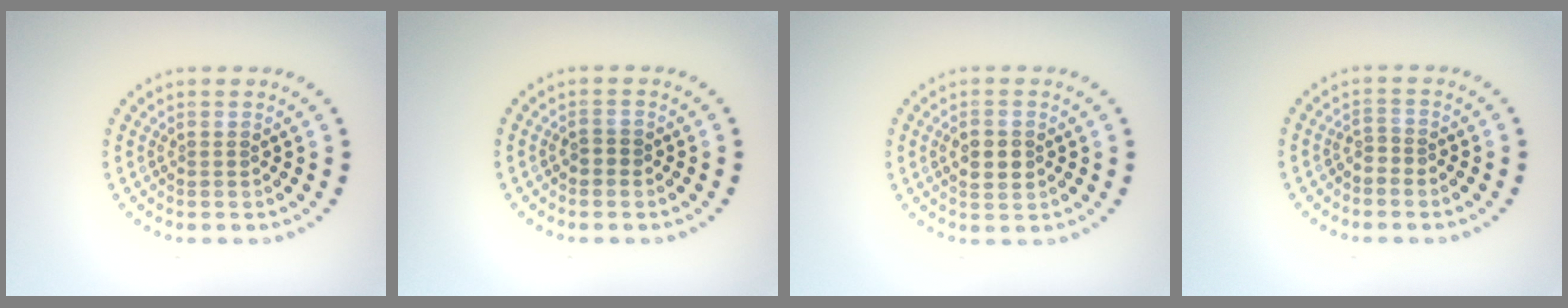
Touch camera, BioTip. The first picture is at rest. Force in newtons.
{"total": 0.8, "press": 0.8, "slide": 0.1}
{"total": 2.4, "press": 2.4, "slide": 0.1}
{"total": 0.9, "press": 0.5, "slide": 0.7}